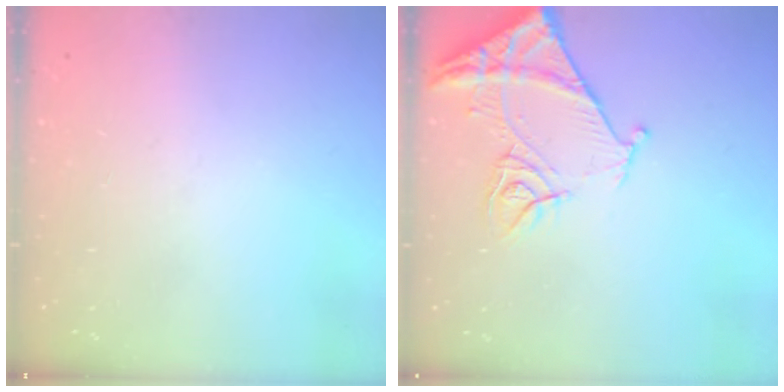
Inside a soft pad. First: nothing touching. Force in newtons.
{"total": 11.7, "press": 11.6, "slide": 1.2}